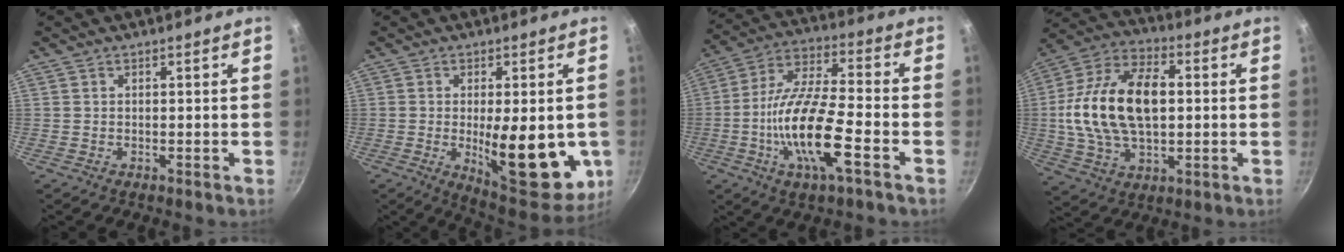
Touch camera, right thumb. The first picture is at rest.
{"total": 18.4, "force": [-2.6, 7.1, 16.8], "torque": [-0.196, -0.021, -0.023]}
{"total": 16.6, "force": [-5.4, 4.7, 14.9], "torque": [-0.285, 0.029, -0.113]}
{"total": 20.6, "force": [1.1, 12.1, 16.6], "torque": [-0.296, 0.022, 0.011]}